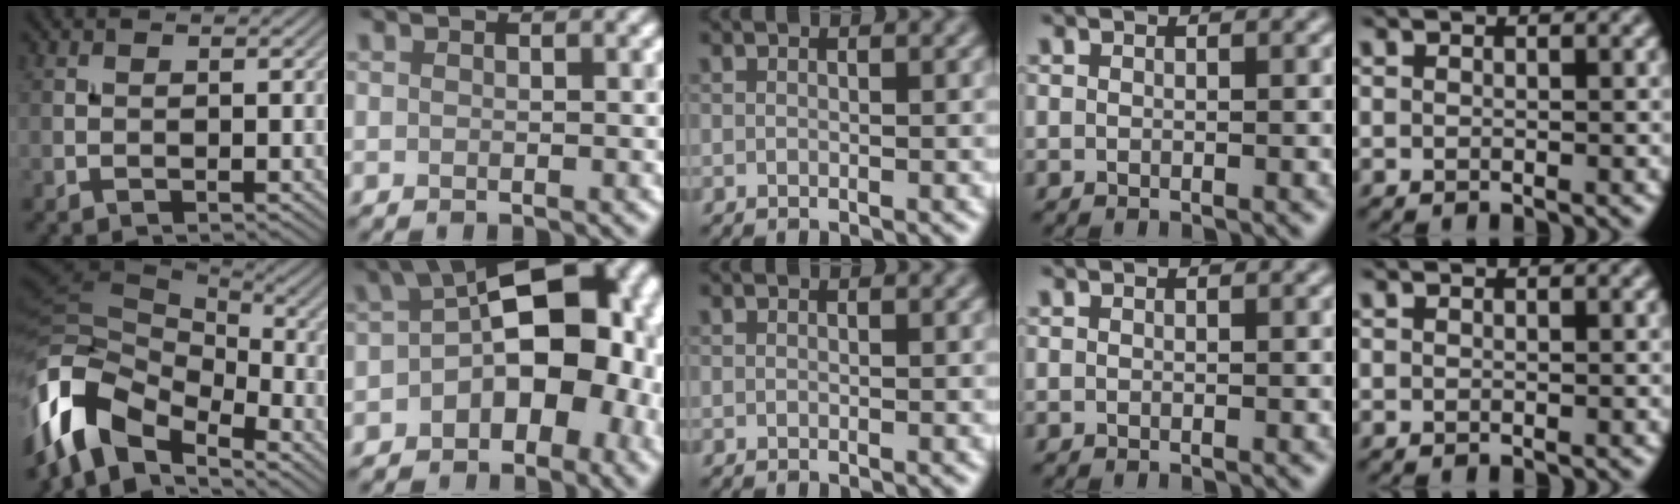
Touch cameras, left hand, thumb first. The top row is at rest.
{"thumb": {"total": 13.3, "force": [-7.0, 7.1, 8.8], "torque": [-0.190, -0.006, -0.146]}, "index": {"total": 14.2, "force": [-1.4, 8.7, 11.1], "torque": [-0.121, 0.012, -0.024]}}